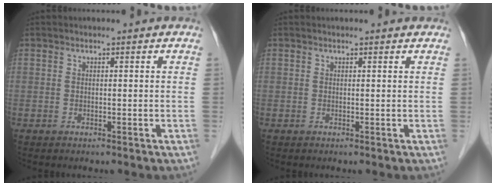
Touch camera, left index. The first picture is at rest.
{"total": 0.9, "force": [0.8, 0.1, 0.3], "torque": [-0.013, 0.005, 0.007]}